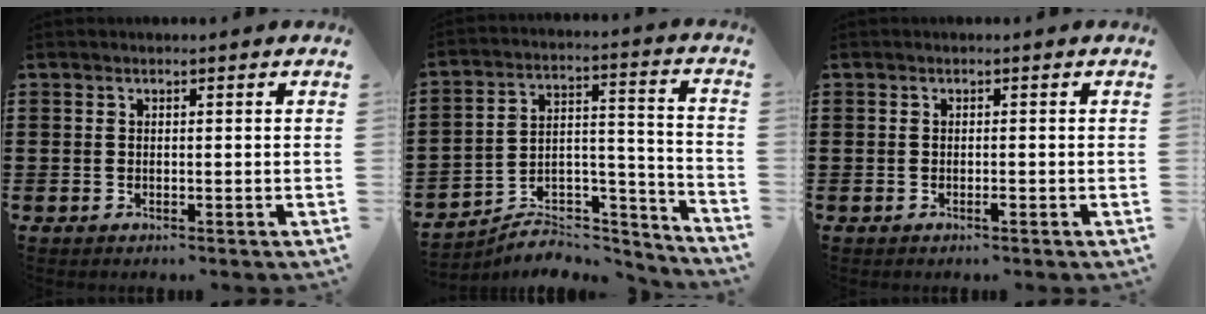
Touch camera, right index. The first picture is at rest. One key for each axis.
{"total": 5.8, "fx": -5.1, "fy": 2.3, "fz": 1.3, "tx": -0.017, "ty": 0.011, "tz": -0.099}
{"total": 1.0, "fx": -0.5, "fy": 0.1, "fz": 0.8, "tx": -0.016, "ty": -0.003, "tz": -0.009}